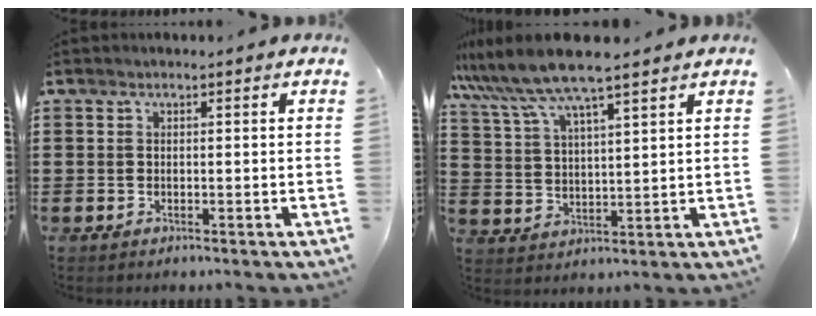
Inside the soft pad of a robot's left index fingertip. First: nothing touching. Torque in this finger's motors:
{"motor_torque": [1.68, -0.46, 0.58, 0.21]}